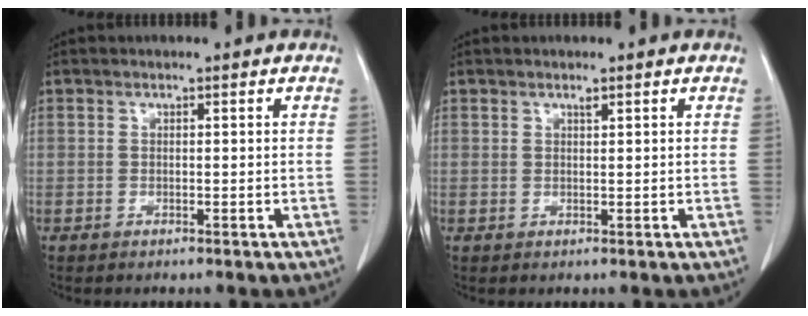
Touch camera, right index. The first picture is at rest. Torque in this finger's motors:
{"motor_torque": [-0.10, 0.11, 0.00, 0.02]}